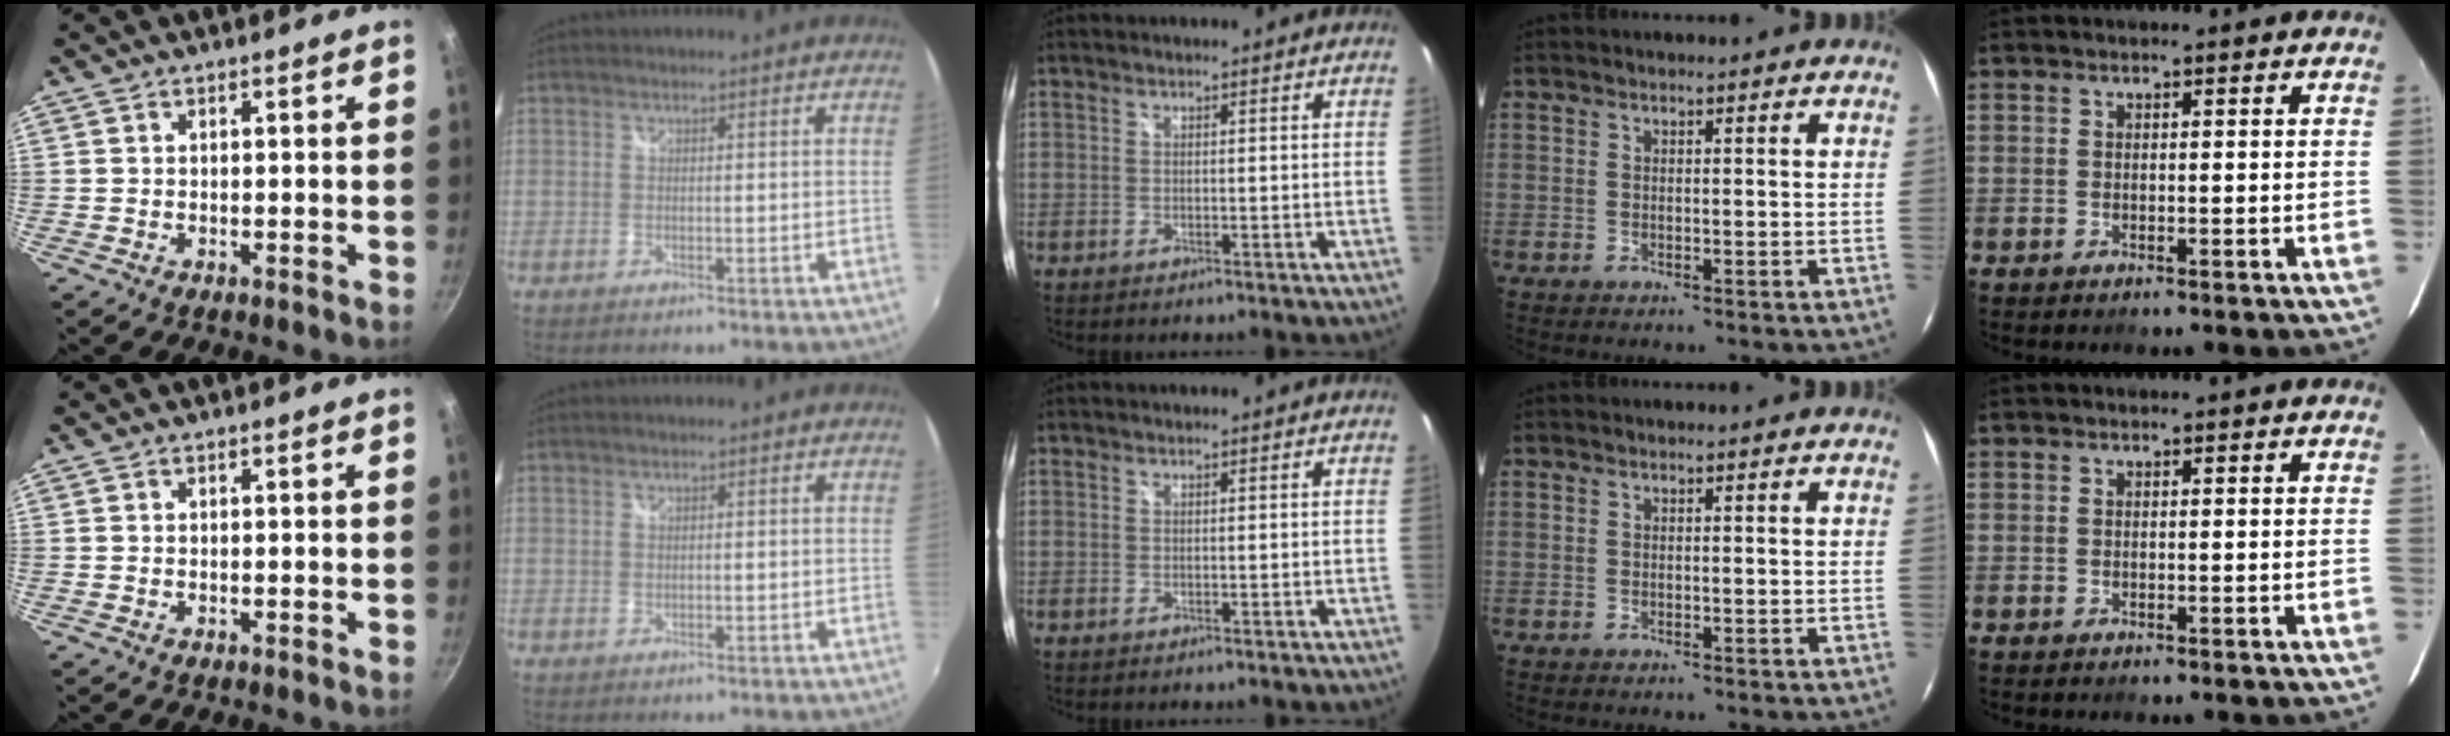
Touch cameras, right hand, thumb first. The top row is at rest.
{}